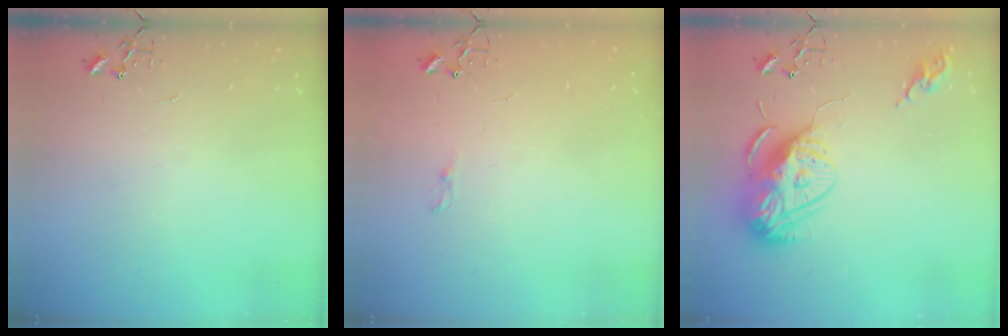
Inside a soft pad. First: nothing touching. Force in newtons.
{"total": 4.7, "press": 4.6, "slide": 0.5}
{"total": 16.2, "press": 16.1, "slide": 1.3}